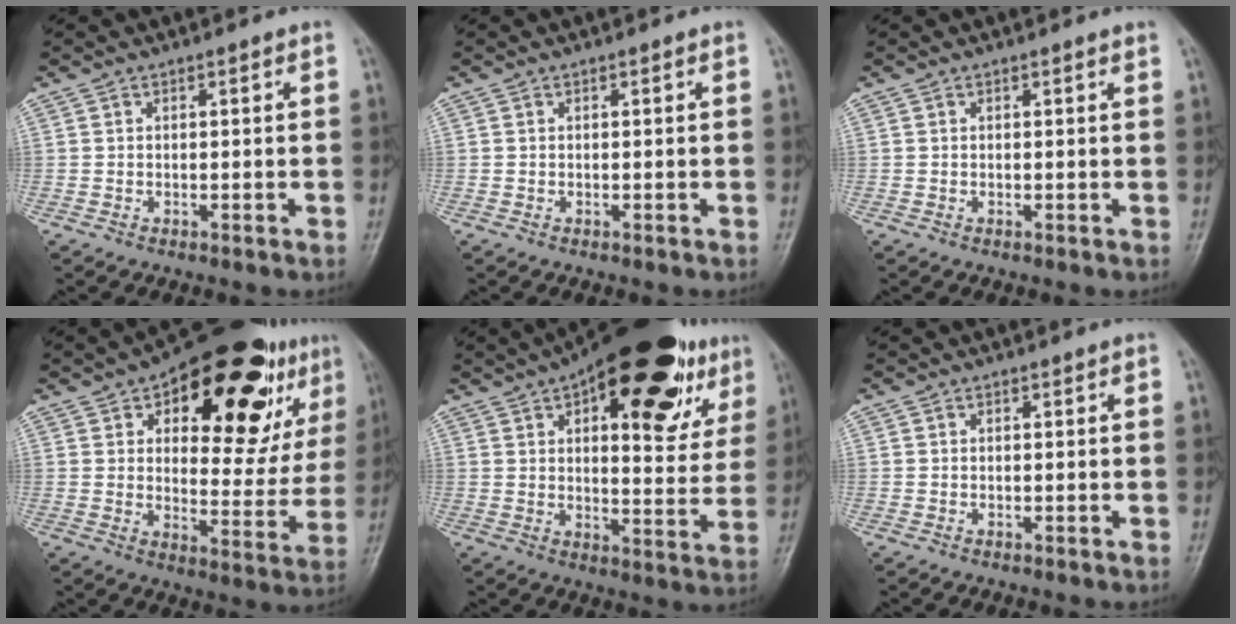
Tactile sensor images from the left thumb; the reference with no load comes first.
{"total": 0.0}
{"total": 0.6, "force": [0.5, -0.1, 0.3], "torque": [-0.006, 0.001, 0.007]}
{"total": 25.6, "force": [12.1, 11.7, 19.3], "torque": [-0.208, -0.014, 0.171]}
{"total": 25.5, "force": [13.1, 10.6, 19.2], "torque": [-0.224, -0.009, 0.183]}
{"total": 0.0}